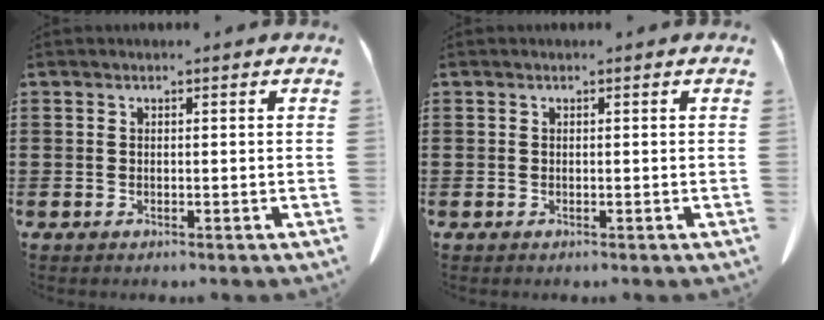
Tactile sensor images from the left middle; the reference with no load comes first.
{"total": 0.0}